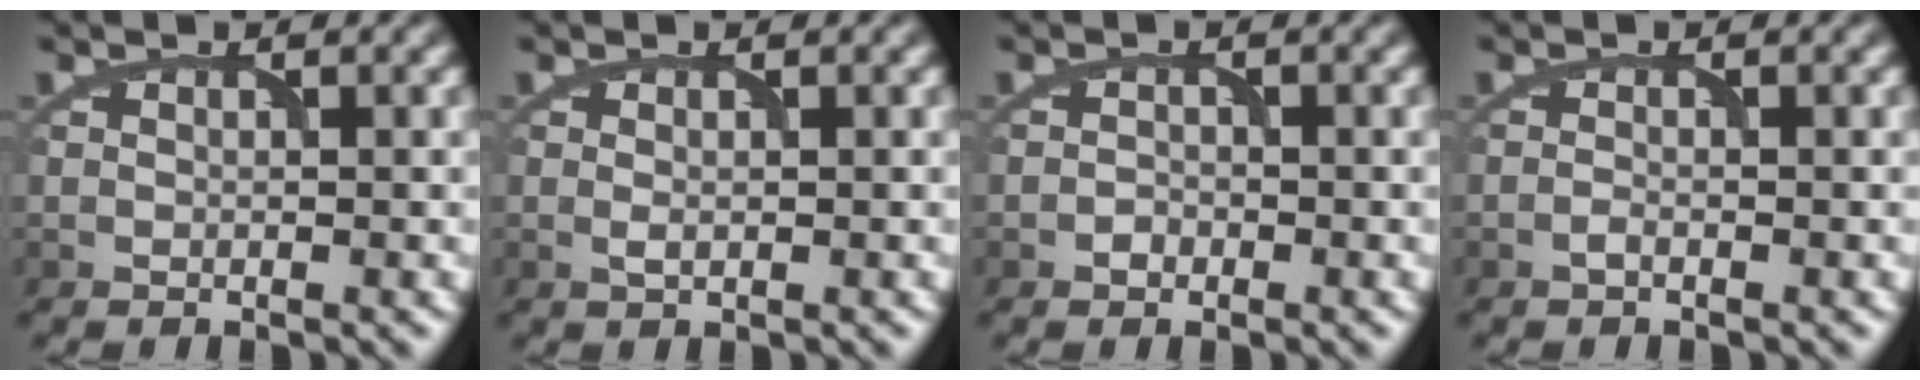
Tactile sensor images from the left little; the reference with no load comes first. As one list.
[{"total": 0.8, "force": [-0.1, 0.4, 0.7], "torque": [-0.017, -0.002, -0.001]}, {"total": 0.8, "force": [-0.5, 0.6, 0.3], "torque": [-0.003, 0.001, -0.011]}, {"total": 0.6, "force": [-0.5, 0.1, 0.4], "torque": [-0.010, 0.001, -0.011]}]